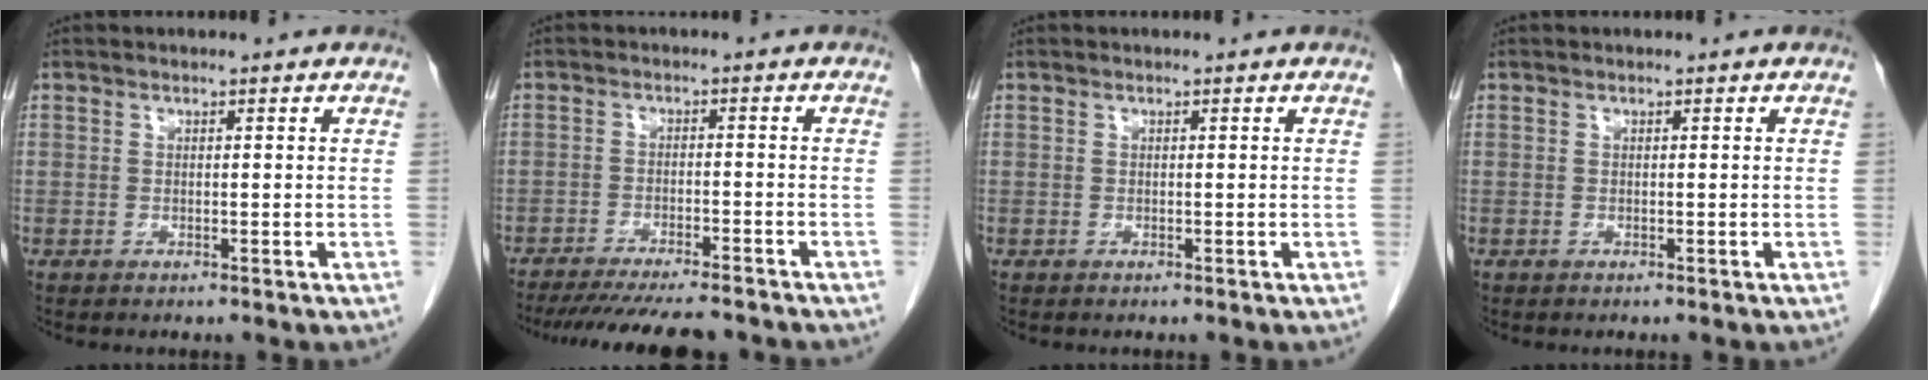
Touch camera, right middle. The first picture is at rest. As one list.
[{"total": 13.6, "force": [-12.1, 1.4, 5.9], "torque": [-0.091, -0.024, -0.169]}, {"total": 0.0}, {"total": 0.0}]